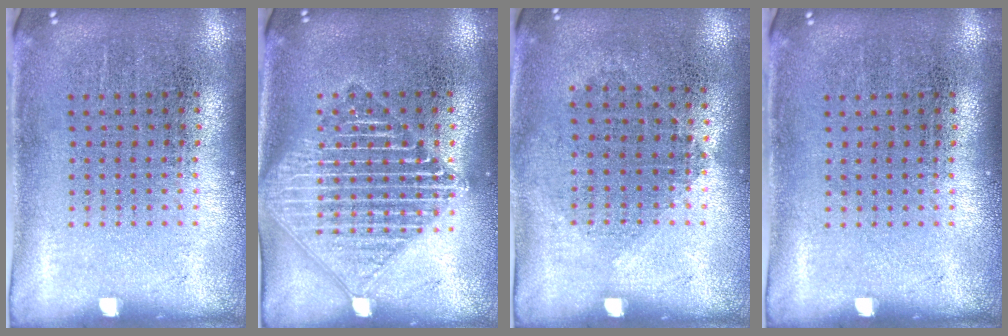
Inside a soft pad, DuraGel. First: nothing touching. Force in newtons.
{"total": 2.6, "press": 2.6, "slide": 0.3}
{"total": 1.0, "press": 0.9, "slide": 0.5}
{"total": 0.0}